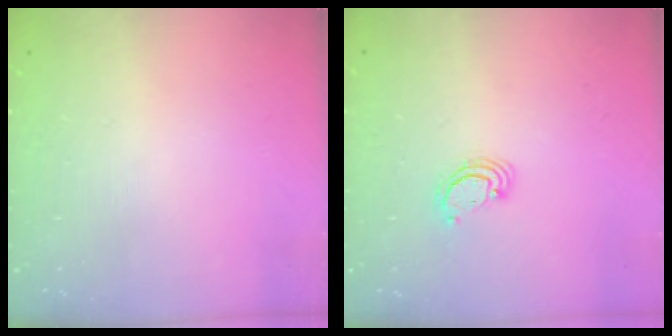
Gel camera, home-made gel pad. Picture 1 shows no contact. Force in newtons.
{"total": 2.6, "press": 2.5, "slide": 0.2}